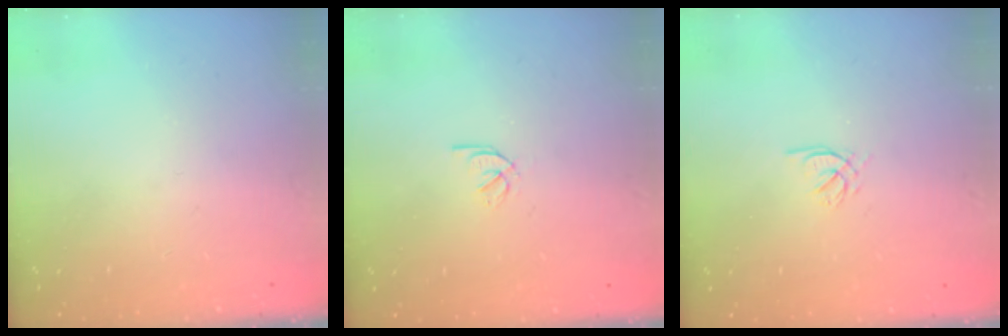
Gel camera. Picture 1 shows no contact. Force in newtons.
{"total": 1.9, "press": 1.9, "slide": 0.3}
{"total": 2.0, "press": 1.9, "slide": 0.5}